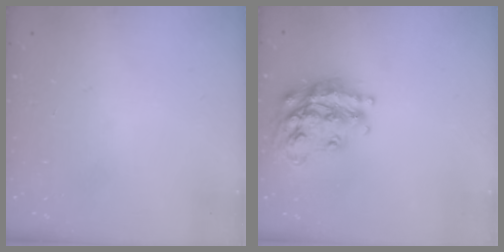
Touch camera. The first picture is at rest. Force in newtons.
{"total": 19.4, "press": 19.4, "slide": 1.4}